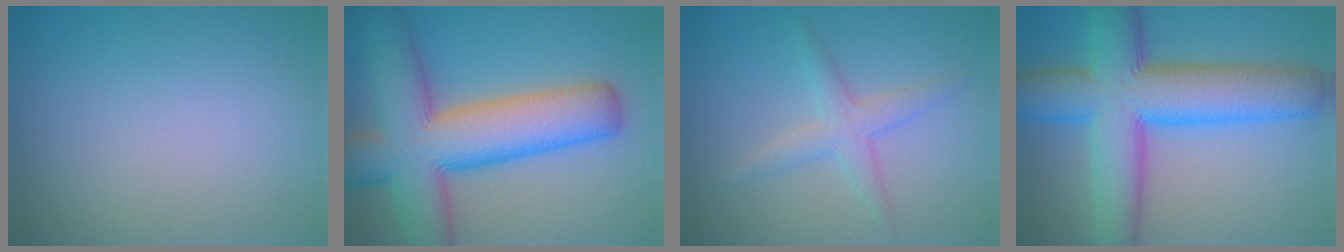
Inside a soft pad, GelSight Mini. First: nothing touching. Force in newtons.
{"total": 12.7, "press": 12.6, "slide": 0.7}
{"total": 2.4, "press": 2.4, "slide": 0.1}
{"total": 11.7, "press": 11.7, "slide": 0.2}